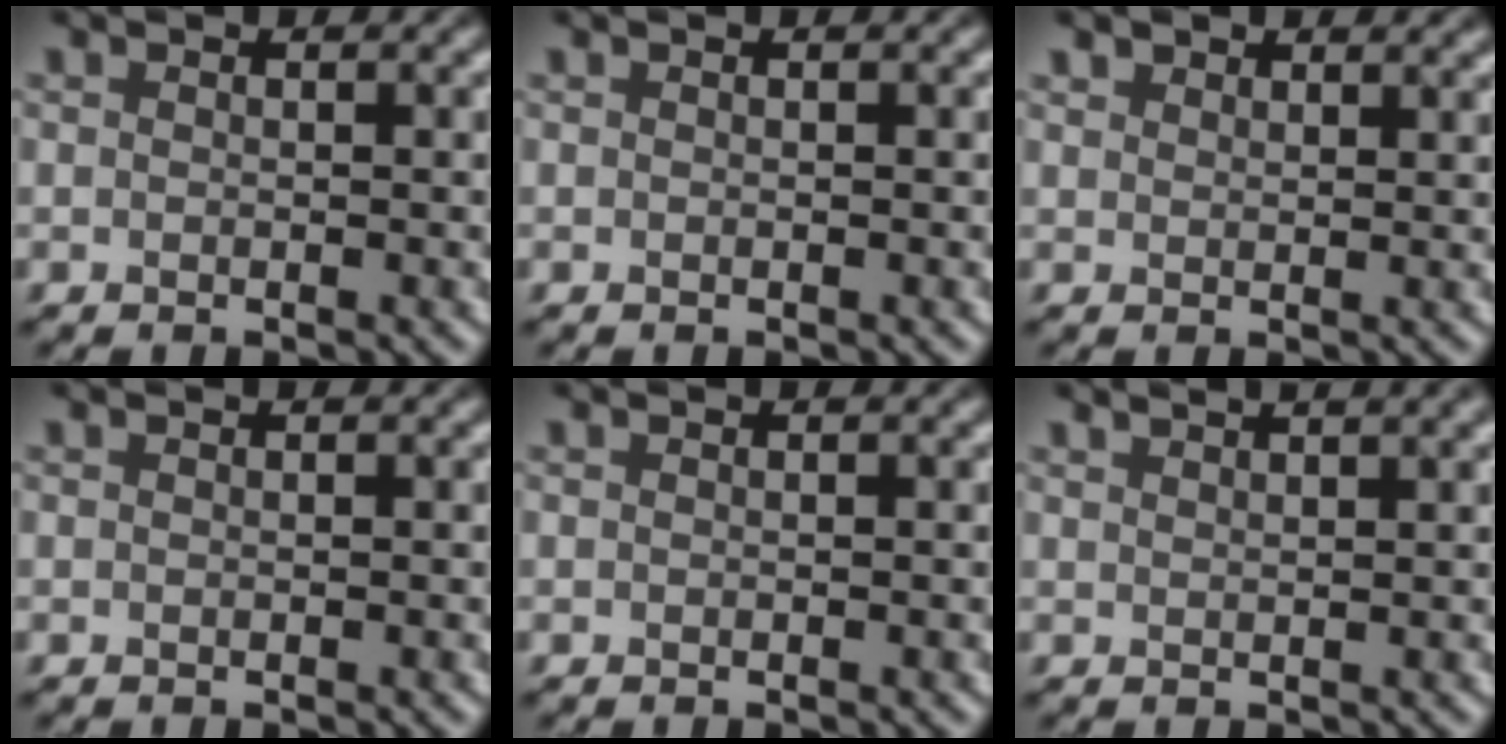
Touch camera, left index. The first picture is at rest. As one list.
[{"total": 0.0}, {"total": 2.0, "force": [1.8, 0.8, 0.3], "torque": [-0.018, 0.001, 0.031]}, {"total": 0.0}, {"total": 0.0}, {"total": 2.2, "force": [1.9, 0.2, 1.2], "torque": [-0.010, 0.011, 0.027]}]